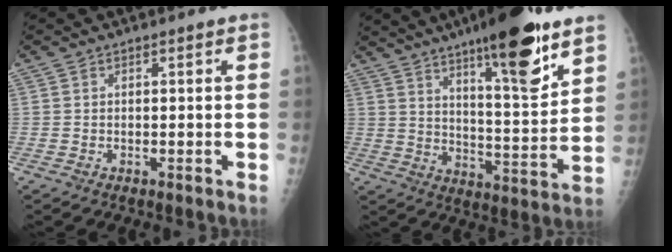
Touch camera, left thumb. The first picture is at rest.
{"total": 18.7, "force": [11.7, 4.1, 14.0], "torque": [-0.185, -0.070, 0.183]}